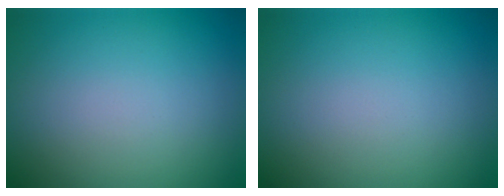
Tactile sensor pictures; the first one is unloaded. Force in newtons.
{"total": 0.0}